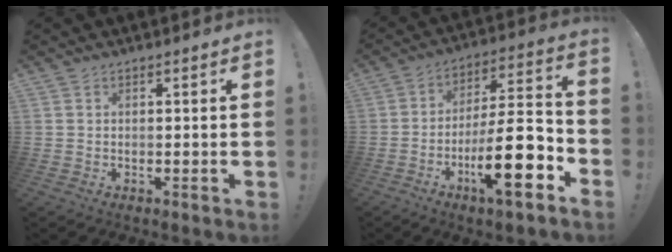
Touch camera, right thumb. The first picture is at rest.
{"total": 20.1, "force": [-8.0, 4.9, 17.8], "torque": [-0.288, 0.039, -0.129]}